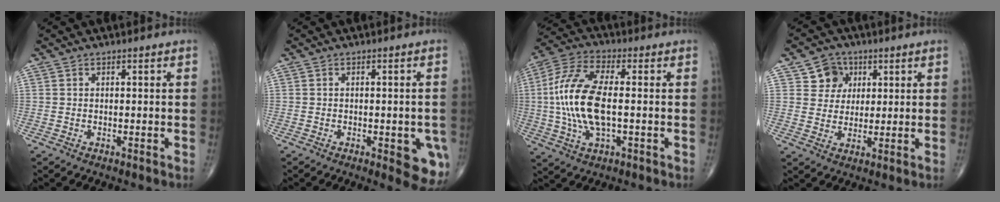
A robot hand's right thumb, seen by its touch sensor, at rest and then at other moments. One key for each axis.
{"total": 7.9, "fx": -2.6, "fy": 2.9, "fz": 6.8, "tx": -0.057, "ty": -0.006, "tz": -0.027}
{"total": 15.5, "fx": -0.4, "fy": 6.5, "fz": 14.1, "tx": -0.311, "ty": 0.016, "tz": -0.008}
{"total": 6.2, "fx": 2.5, "fy": 5.4, "fz": 1.4, "tx": 0.010, "ty": -0.005, "tz": 0.040}